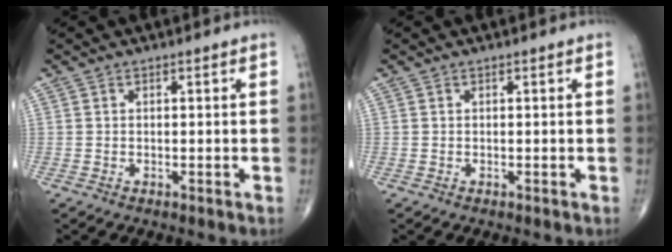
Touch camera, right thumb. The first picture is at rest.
{"total": 0.0}